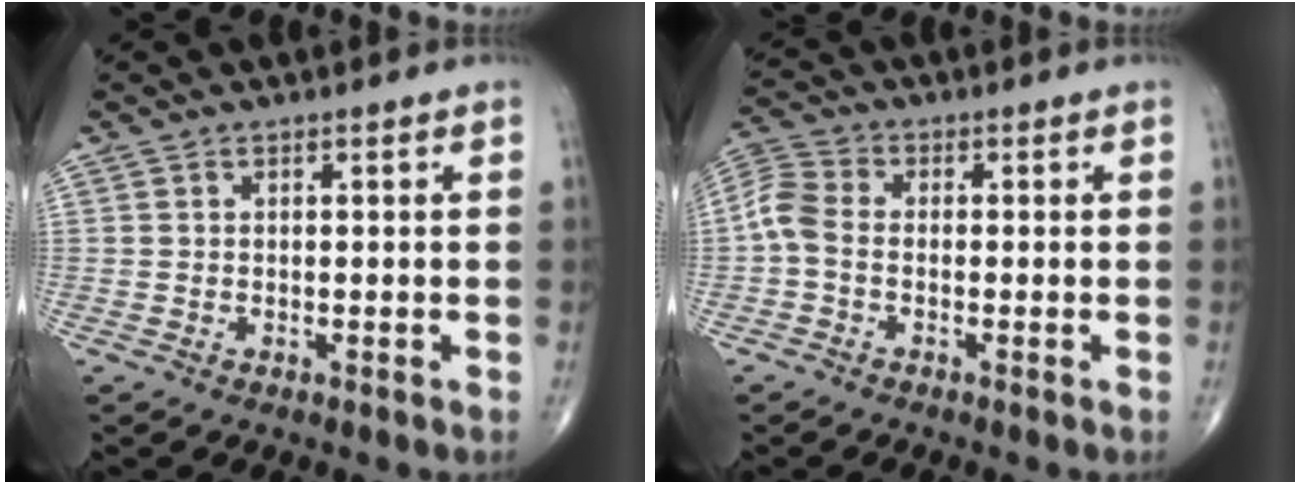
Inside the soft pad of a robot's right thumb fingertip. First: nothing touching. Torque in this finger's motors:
{"motor_torque": [-0.34, 0.16, 0.61, -0.15, 0.10]}